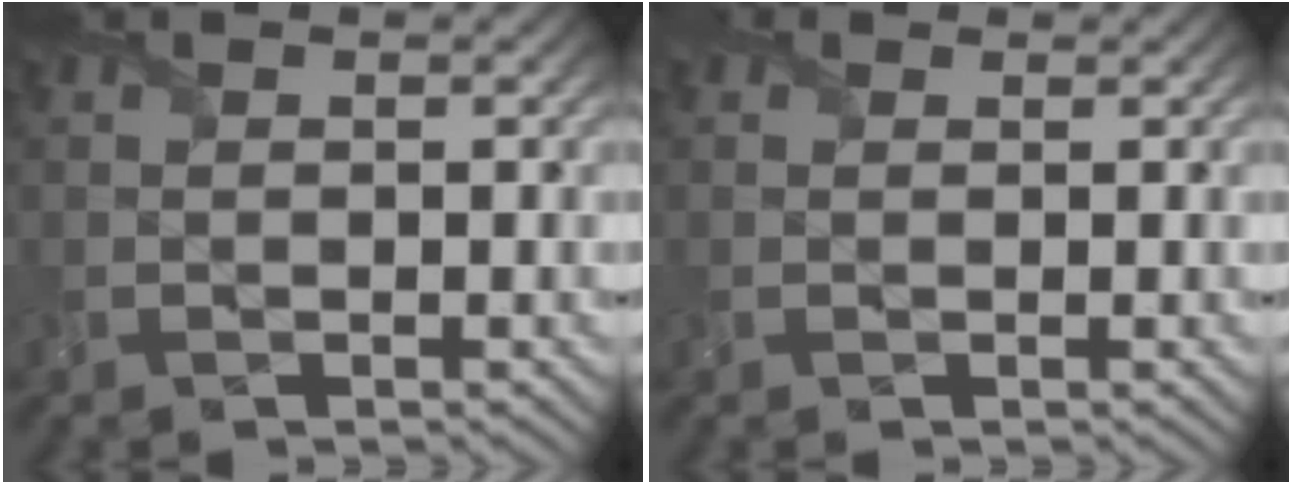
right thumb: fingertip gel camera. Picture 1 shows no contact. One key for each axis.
{"total": 0.8, "fx": 0.5, "fy": 0.6, "fz": 0.1, "tx": -0.002, "ty": -0.003, "tz": 0.004}